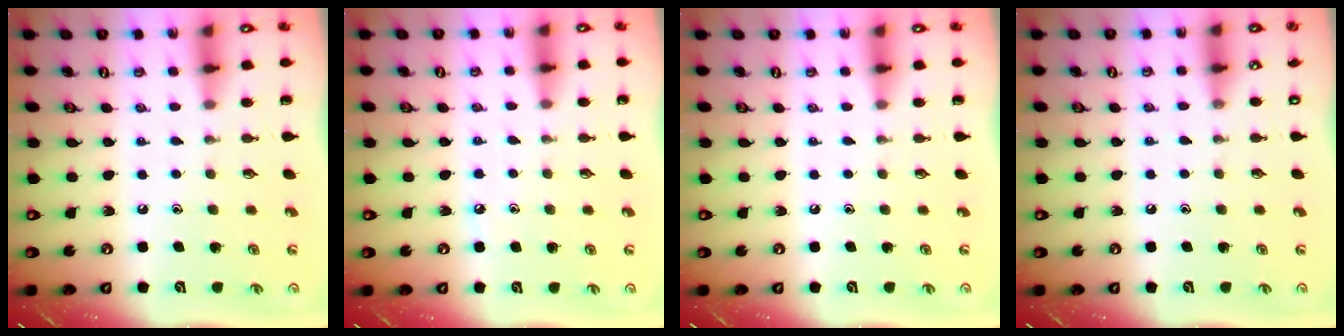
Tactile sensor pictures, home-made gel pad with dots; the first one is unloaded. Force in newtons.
{"total": 3.7, "press": 3.6, "slide": 0.5}
{"total": 0.0}
{"total": 3.5, "press": 3.5, "slide": 0.4}